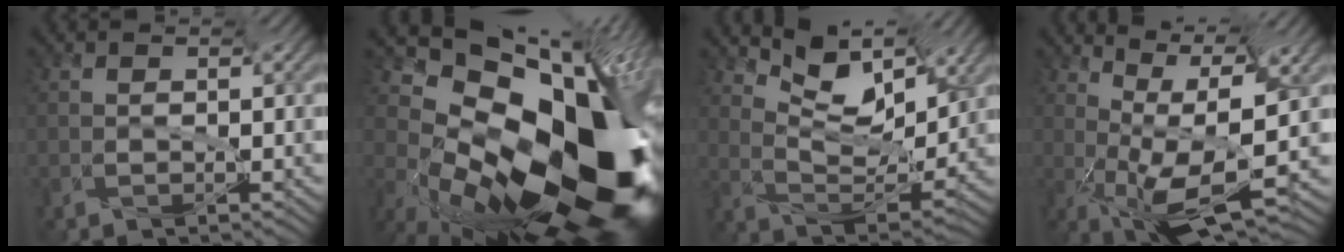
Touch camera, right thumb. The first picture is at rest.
{"total": 17.6, "force": [-4.3, 10.1, 13.8], "torque": [-0.213, -0.032, -0.069]}
{"total": 6.7, "force": [3.8, 2.2, 5.1], "torque": [-0.096, -0.002, 0.084]}
{"total": 9.0, "force": [0.2, 1.7, 8.8], "torque": [-0.148, 0.000, 0.023]}